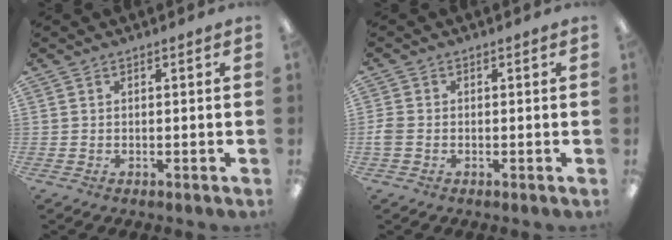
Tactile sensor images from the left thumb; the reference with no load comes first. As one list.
[{"total": 2.4, "force": [-0.5, 1.8, 1.5], "torque": [-0.032, 0.001, -0.009]}]